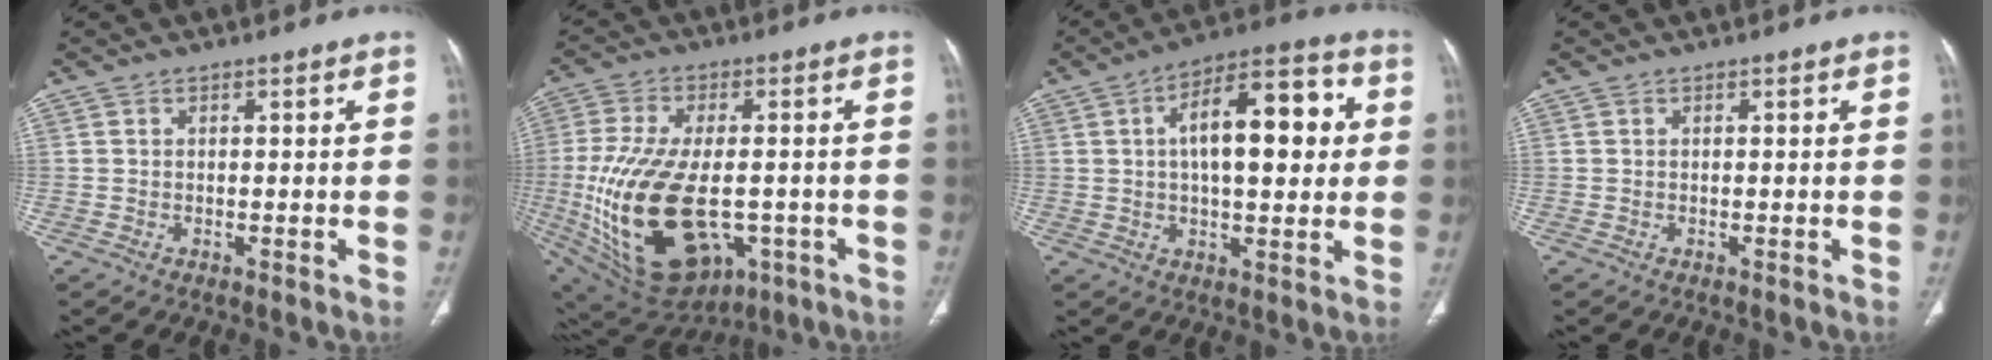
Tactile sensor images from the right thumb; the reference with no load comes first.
{"total": 25.4, "force": [-4.9, 14.1, 20.5], "torque": [-0.435, -0.020, -0.051]}
{"total": 16.8, "force": [3.0, 7.4, 14.8], "torque": [-0.195, 0.023, 0.038]}
{"total": 0.0}